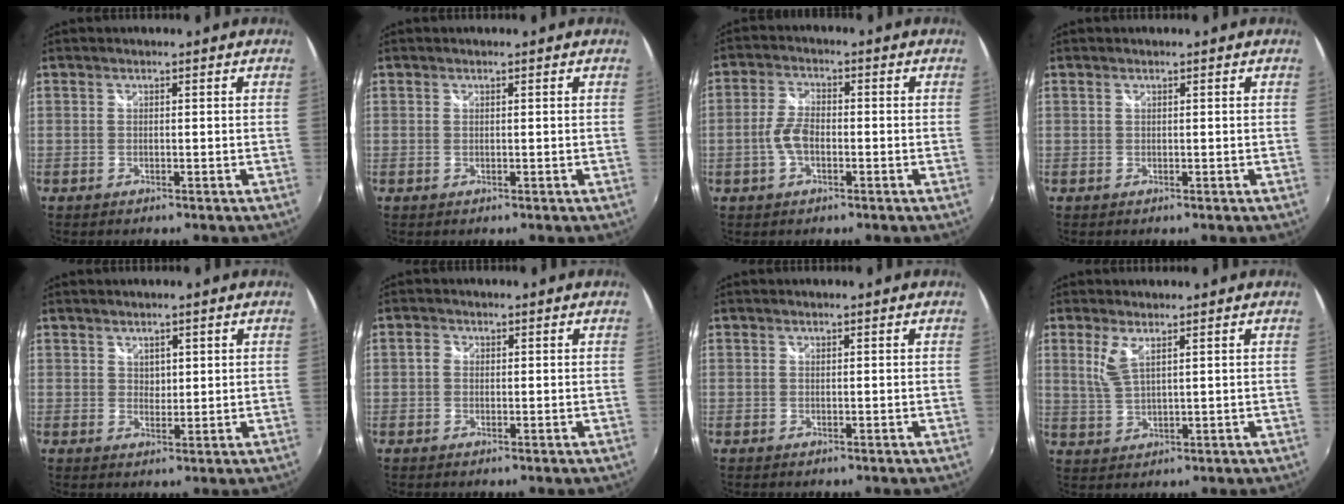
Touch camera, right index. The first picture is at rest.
{"total": 0.0}
{"total": 4.9, "force": [-1.5, 2.5, 3.9], "torque": [-0.086, 0.006, -0.028]}
{"total": 0.0}
{"total": 2.0, "force": [1.1, 1.4, 0.7], "torque": [-0.005, 0.002, 0.021]}
{"total": 1.4, "force": [-0.2, 1.3, 0.5], "torque": [-0.008, 0.004, -0.008]}
{"total": 0.0}
{"total": 4.2, "force": [2.1, 1.2, 3.5], "torque": [-0.074, -0.003, 0.045]}